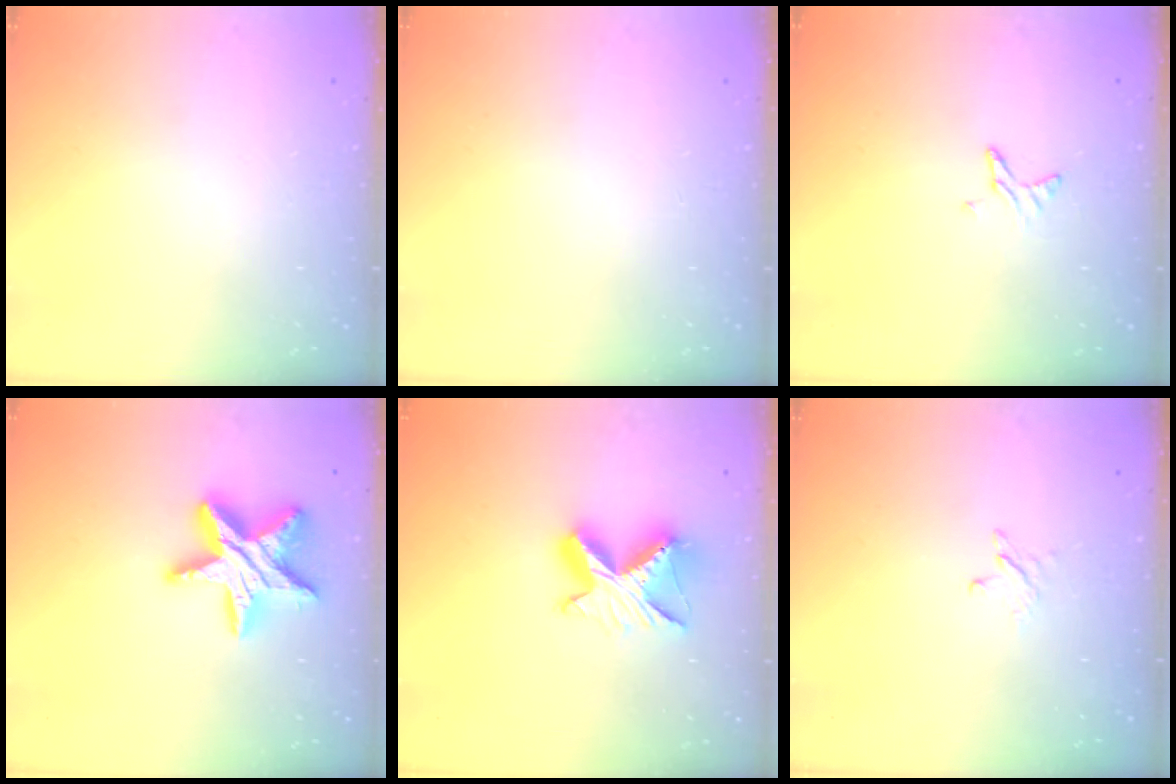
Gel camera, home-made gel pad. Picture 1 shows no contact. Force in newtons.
{"total": 0.0}
{"total": 5.0, "press": 4.9, "slide": 0.4}
{"total": 17.4, "press": 17.4, "slide": 0.8}
{"total": 9.7, "press": 9.7, "slide": 0.8}
{"total": 2.5, "press": 2.5, "slide": 0.3}